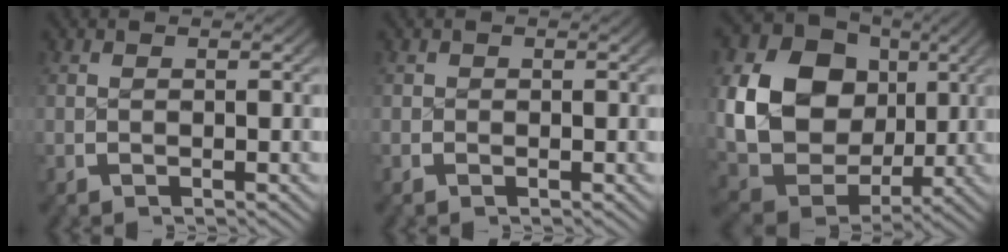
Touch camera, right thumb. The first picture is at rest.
{"total": 0.7, "force": [0.1, 0.4, -0.6], "torque": [0.014, 0.000, 0.001]}
{"total": 16.8, "force": [1.2, 13.6, 9.7], "torque": [-0.217, -0.051, 0.035]}